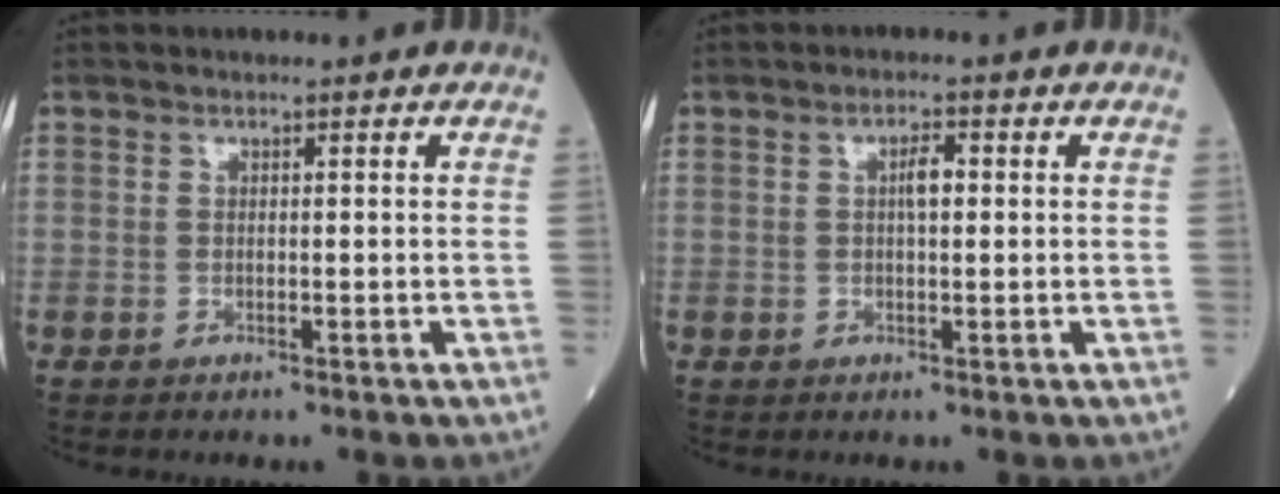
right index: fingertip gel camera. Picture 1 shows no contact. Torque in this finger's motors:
{"motor_torque": [0.30, -0.03, 0.09, 0.06]}